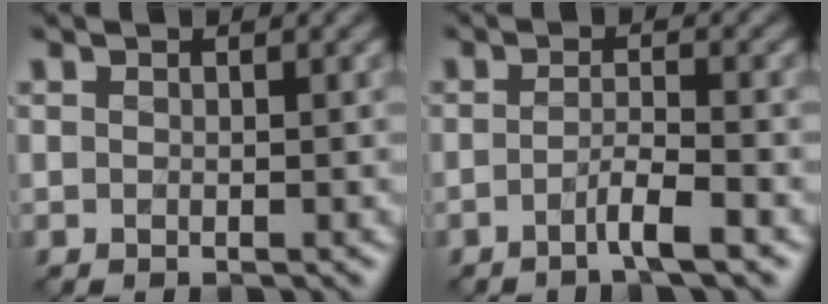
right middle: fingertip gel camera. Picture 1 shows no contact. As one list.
[{"total": 2.8, "force": [-1.4, 0.4, 2.4], "torque": [-0.035, 0.005, -0.035]}]